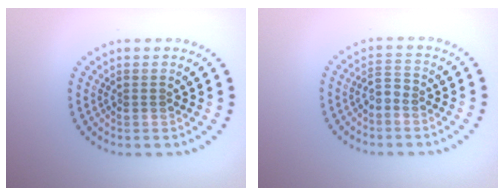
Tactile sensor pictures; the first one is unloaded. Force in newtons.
{"total": 1.4, "press": 1.2, "slide": 0.6}